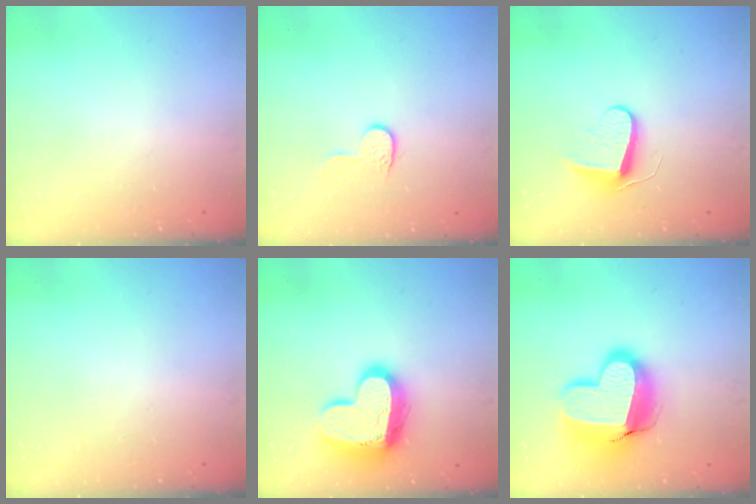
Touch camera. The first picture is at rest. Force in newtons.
{"total": 4.6, "press": 4.6, "slide": 0.3}
{"total": 8.5, "press": 8.5, "slide": 0.6}
{"total": 0.0}
{"total": 16.3, "press": 16.3, "slide": 1.0}
{"total": 19.2, "press": 19.2, "slide": 1.5}